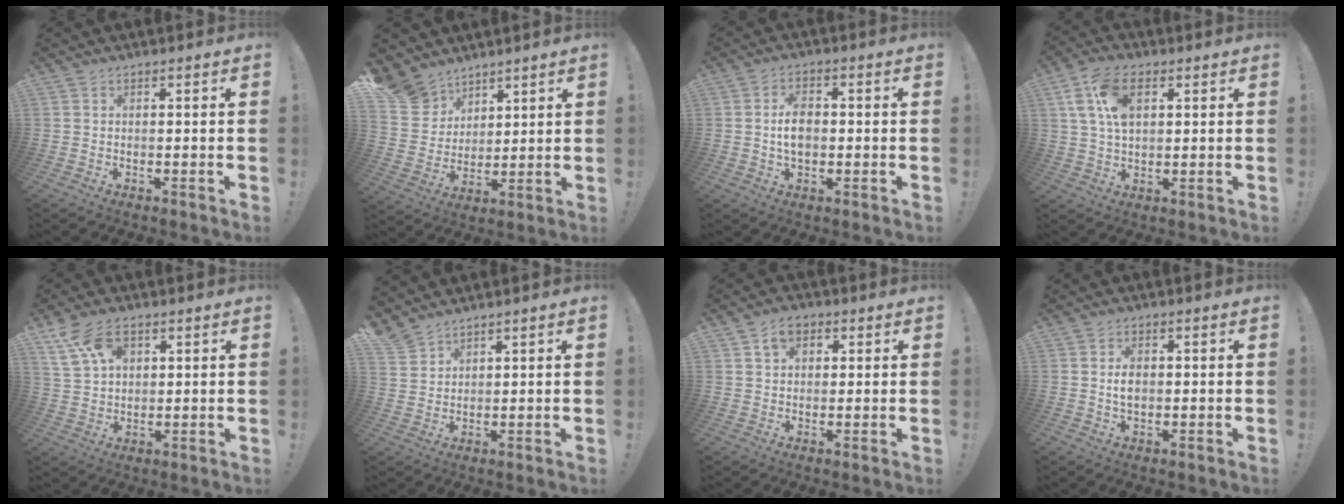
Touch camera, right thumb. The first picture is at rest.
{"total": 10.2, "force": [7.6, 6.6, 1.3], "torque": [-0.029, -0.060, 0.154]}
{"total": 6.2, "force": [-0.4, 3.9, 4.8], "torque": [-0.076, 0.002, -0.011]}
{"total": 12.6, "force": [4.0, 7.4, 9.3], "torque": [-0.189, 0.003, 0.076]}
{"total": 10.6, "force": [5.1, 6.9, 6.2], "torque": [-0.119, -0.011, 0.100]}
{"total": 4.3, "force": [3.9, 1.6, 0.9], "torque": [-0.028, -0.020, 0.077]}
{"total": 5.4, "force": [2.3, 3.9, 2.9], "torque": [-0.046, 0.002, 0.043]}
{"total": 3.6, "force": [0.2, 2.2, 2.9], "torque": [-0.041, -0.005, -0.003]}